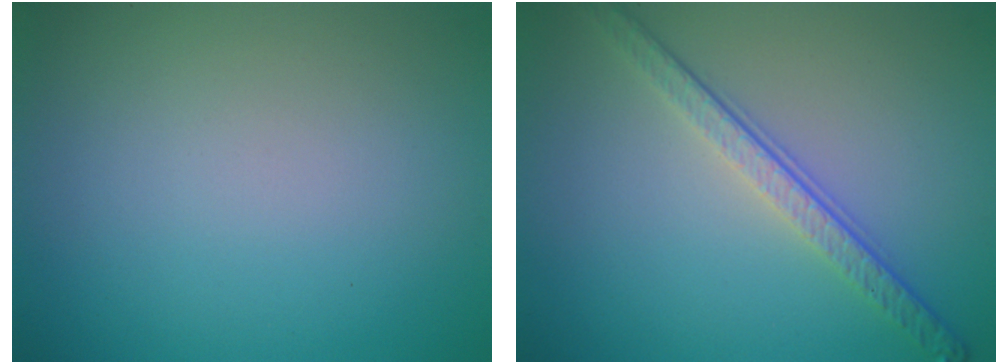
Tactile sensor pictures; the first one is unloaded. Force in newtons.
{"total": 3.9, "press": 2.7, "slide": 2.8}